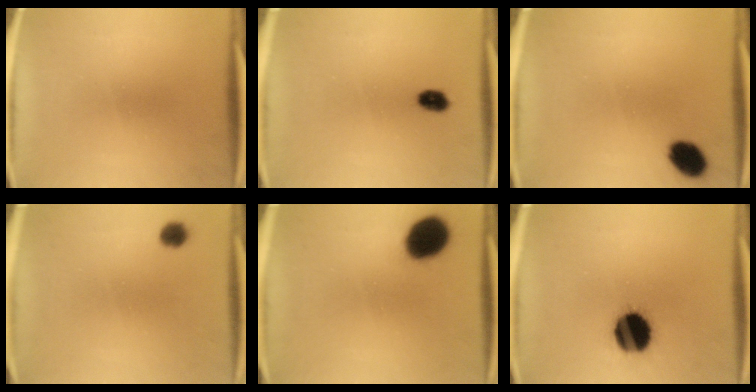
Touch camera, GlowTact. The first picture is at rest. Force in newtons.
{"total": 2.8}
{"total": 6.4}
{"total": 2.6}
{"total": 12.6}
{"total": 15.0}